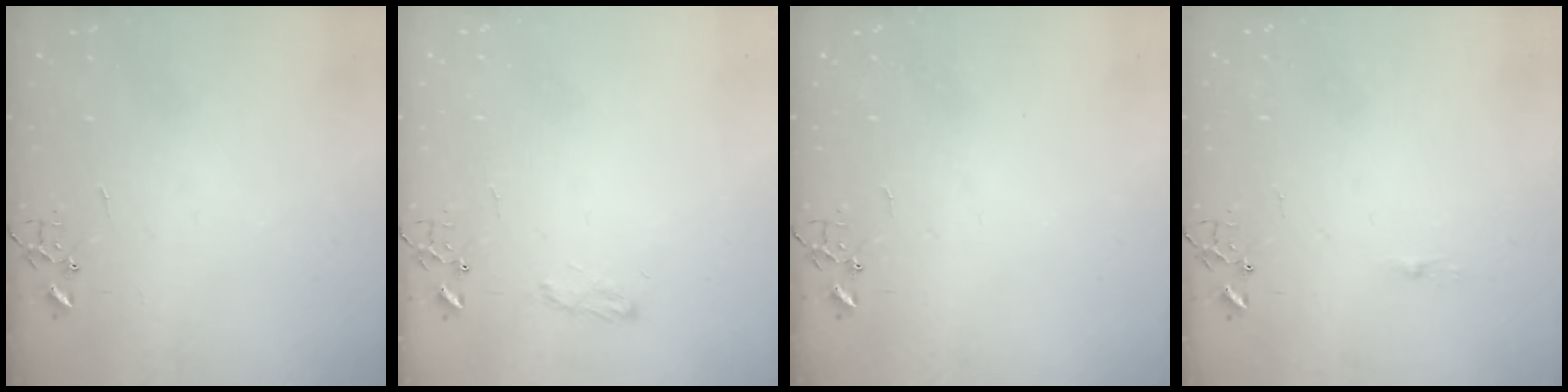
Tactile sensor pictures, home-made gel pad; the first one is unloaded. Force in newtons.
{"total": 7.9, "press": 7.8, "slide": 0.9}
{"total": 0.0}
{"total": 3.6, "press": 3.6, "slide": 0.5}